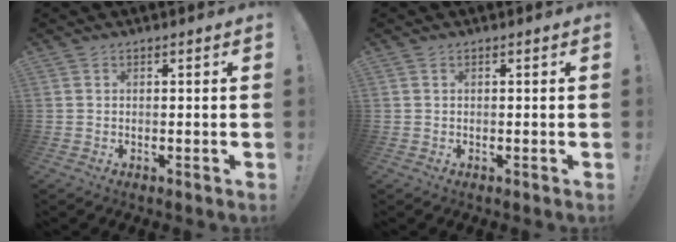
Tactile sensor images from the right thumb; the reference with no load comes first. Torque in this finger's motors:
{"motor_torque": [-0.15, 0.00, -0.05, 0.14, 0.00]}